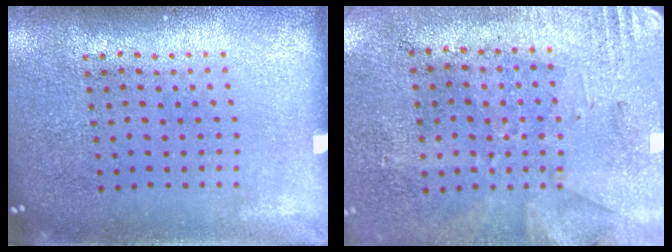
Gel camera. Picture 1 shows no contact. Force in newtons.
{"total": 2.7, "press": 2.3, "slide": 1.5}